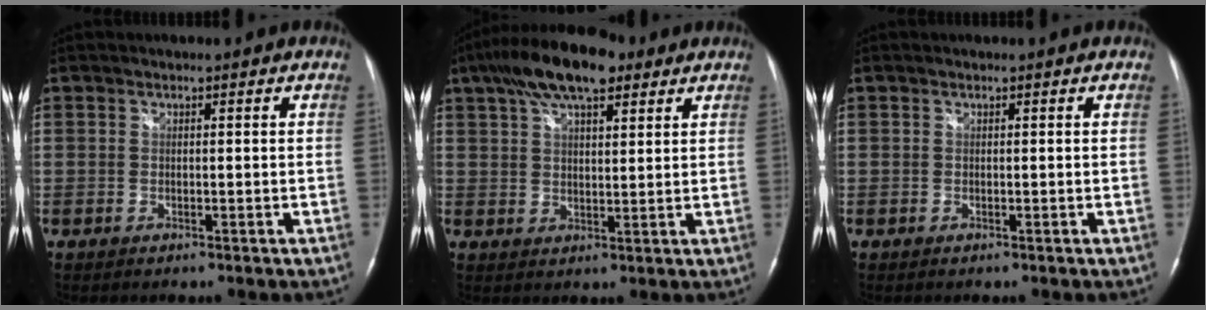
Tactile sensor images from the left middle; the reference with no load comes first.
{"total": 12.4, "force": [7.8, 4.3, 8.6], "torque": [-0.161, 0.033, 0.136]}
{"total": 0.0}